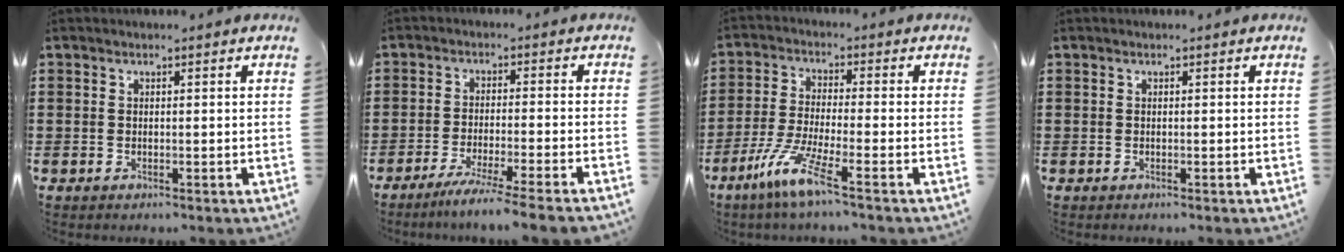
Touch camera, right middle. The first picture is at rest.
{"total": 4.9, "force": [-4.2, -0.8, 2.3], "torque": [-0.042, -0.020, -0.078]}
{"total": 7.7, "force": [-4.9, 0.6, 5.9], "torque": [-0.127, -0.014, -0.091]}
{"total": 0.0}